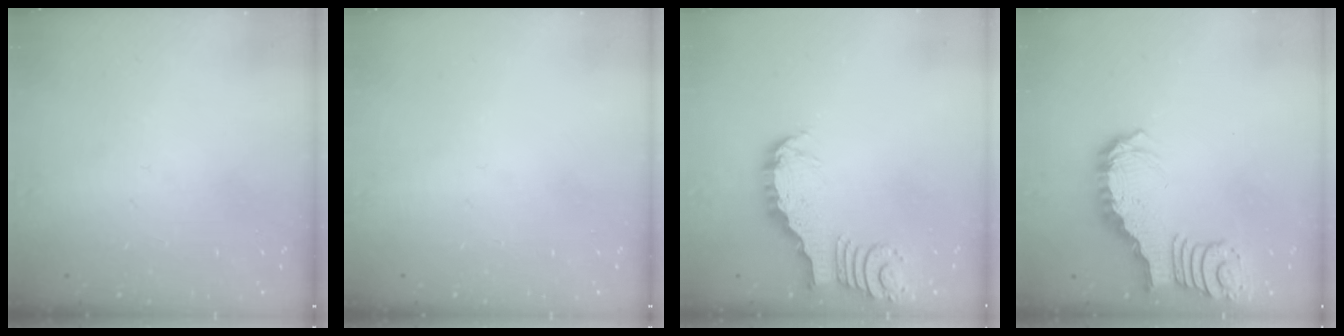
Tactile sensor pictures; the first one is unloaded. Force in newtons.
{"total": 0.0}
{"total": 3.4, "press": 3.4, "slide": 0.2}
{"total": 3.5, "press": 3.5, "slide": 0.7}